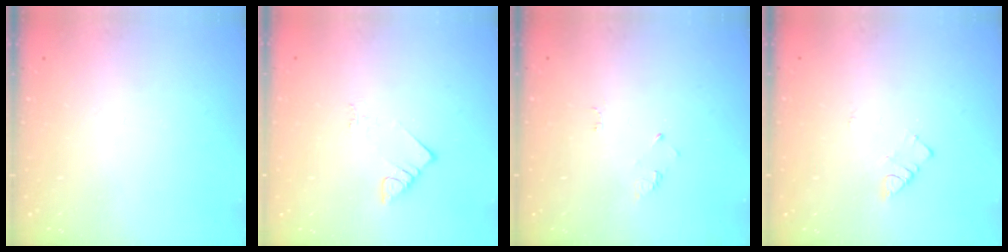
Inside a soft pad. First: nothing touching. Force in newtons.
{"total": 4.0, "press": 3.9, "slide": 0.3}
{"total": 2.6, "press": 2.6, "slide": 0.4}
{"total": 2.8, "press": 2.7, "slide": 0.4}